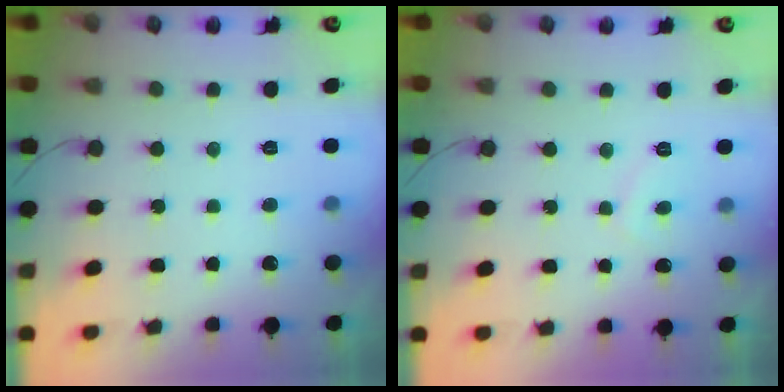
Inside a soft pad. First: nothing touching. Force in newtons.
{"total": 2.4, "press": 2.3, "slide": 0.7}